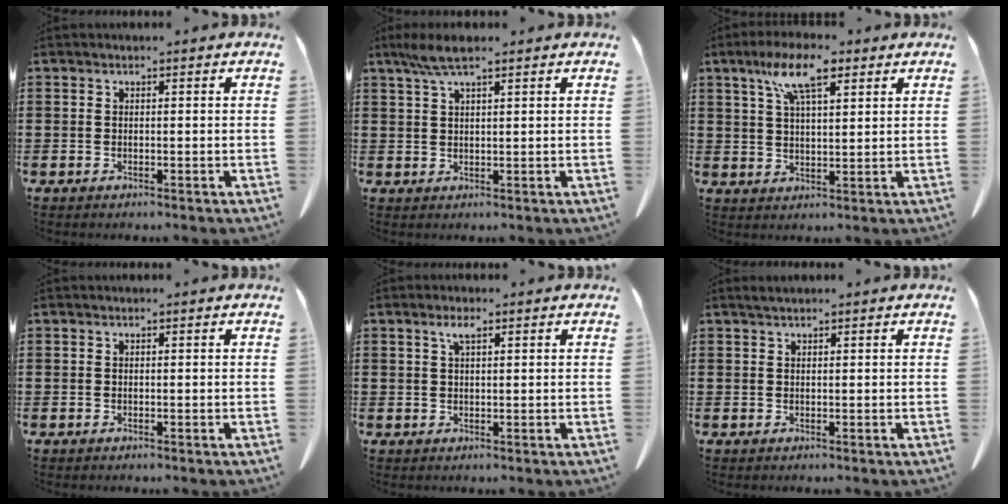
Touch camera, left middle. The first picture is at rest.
{"total": 4.7, "force": [2.9, 0.7, 3.6], "torque": [-0.076, 0.001, 0.052]}
{"total": 8.9, "force": [5.3, 2.6, 6.7], "torque": [-0.135, -0.001, 0.093]}
{"total": 0.0}
{"total": 2.2, "force": [1.1, 0.6, 1.8], "torque": [-0.041, 0.002, 0.020]}
{"total": 1.0, "force": [0.8, 0.1, 0.6], "torque": [-0.014, -0.001, 0.015]}